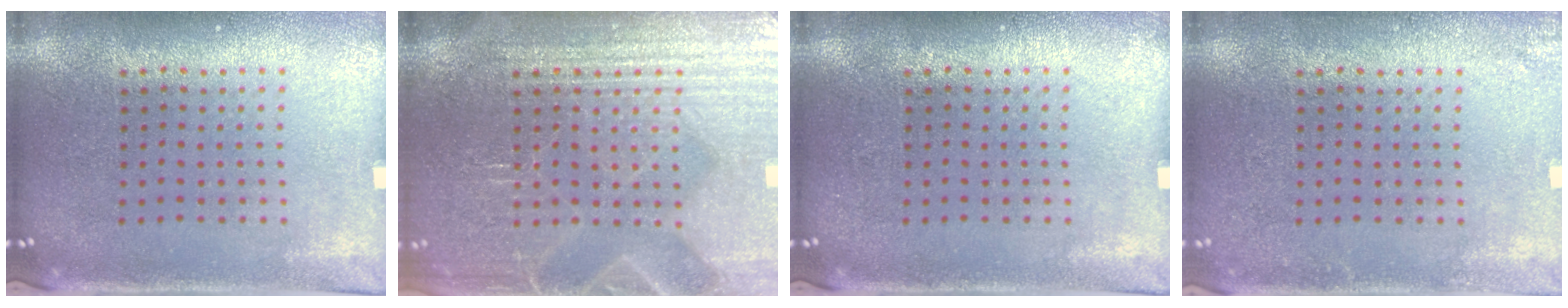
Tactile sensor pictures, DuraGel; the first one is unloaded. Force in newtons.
{"total": 6.6, "press": 6.6, "slide": 1.0}
{"total": 0.0}
{"total": 1.2, "press": 1.2, "slide": 0.0}